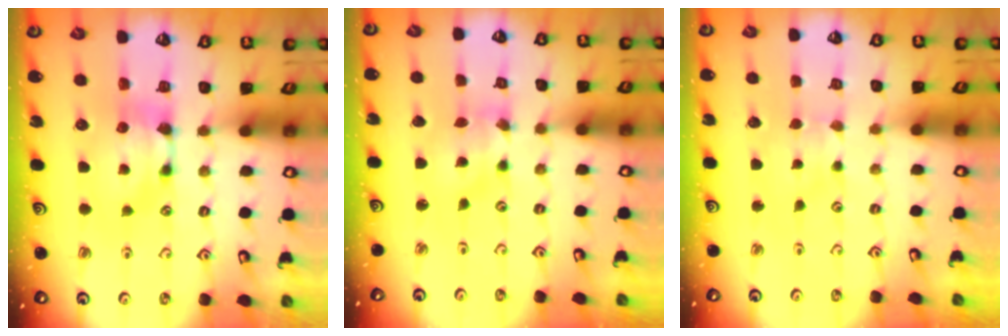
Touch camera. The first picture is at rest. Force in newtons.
{"total": 1.2, "press": 0.2, "slide": 1.1}
{"total": 2.3, "press": 2.3, "slide": 0.1}